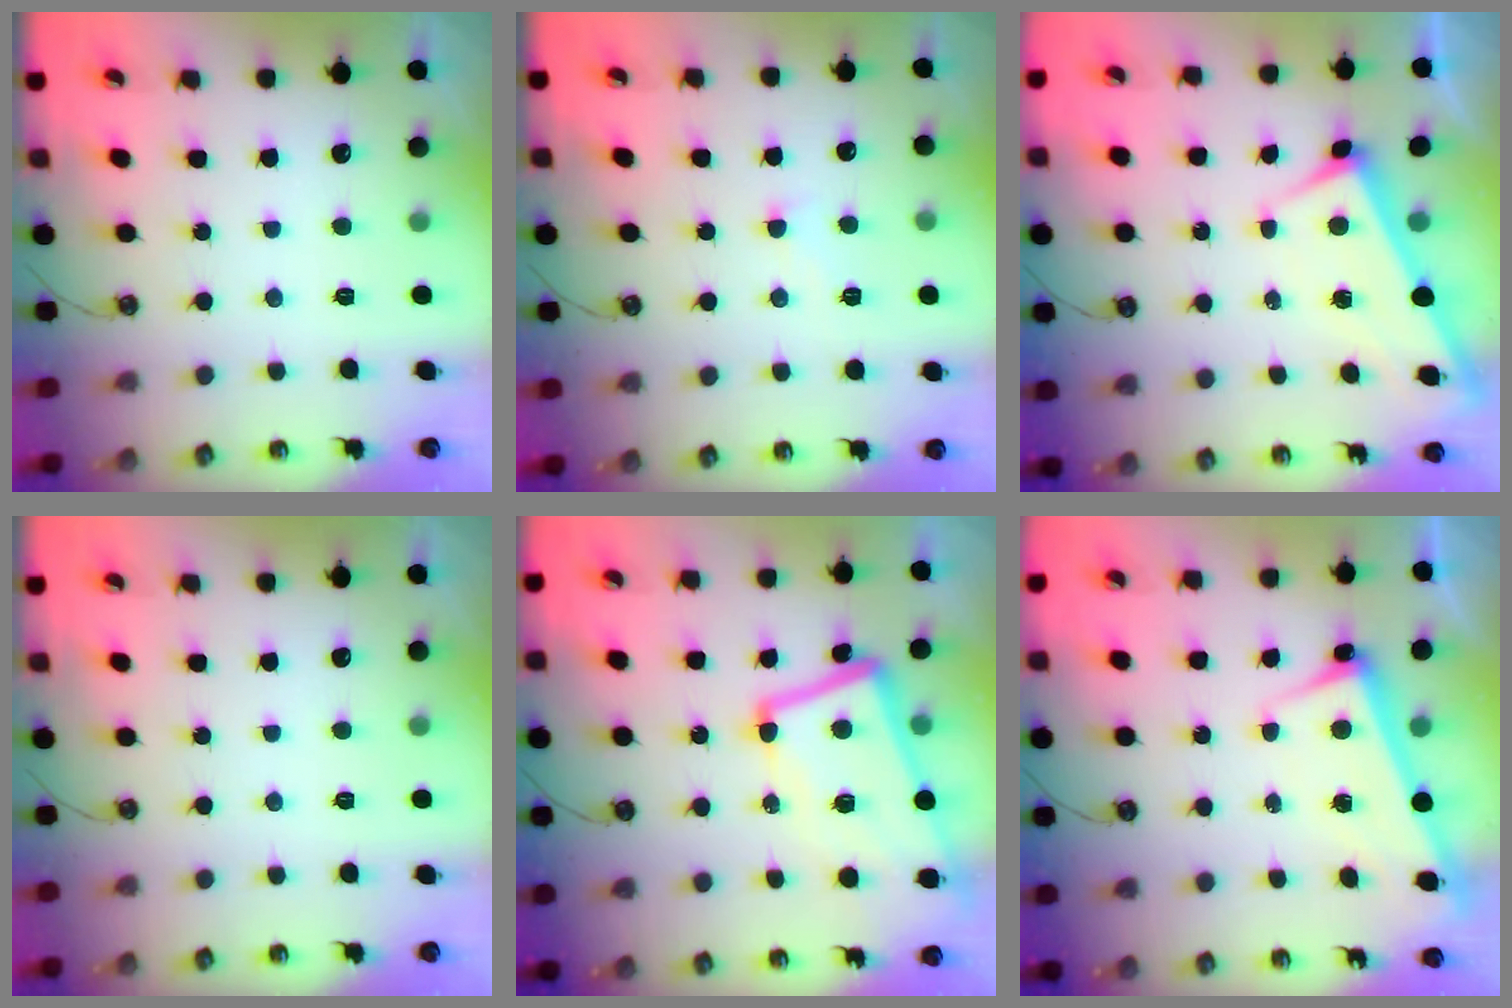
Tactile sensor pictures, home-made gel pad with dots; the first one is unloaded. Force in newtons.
{"total": 2.0, "press": 2.0, "slide": 0.4}
{"total": 2.9, "press": 2.9, "slide": 0.0}
{"total": 0.0}
{"total": 8.8, "press": 8.5, "slide": 2.2}
{"total": 2.6, "press": 2.5, "slide": 0.6}